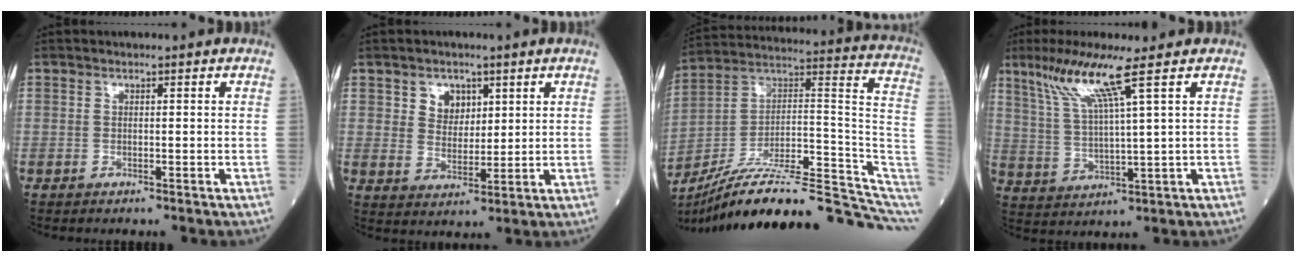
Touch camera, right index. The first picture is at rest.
{"total": 4.3, "force": [2.1, 3.2, 1.9], "torque": [-0.032, 0.003, 0.041]}
{"total": 25.8, "force": [-20.6, 3.3, 15.2], "torque": [-0.159, 0.042, -0.315]}
{"total": 8.7, "force": [5.1, -1.4, 6.9], "torque": [-0.141, 0.002, 0.105]}